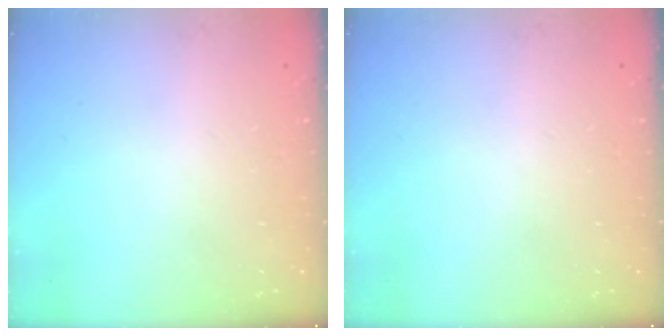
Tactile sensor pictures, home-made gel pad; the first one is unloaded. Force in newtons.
{"total": 0.0}